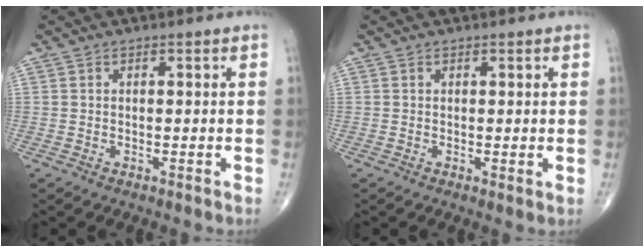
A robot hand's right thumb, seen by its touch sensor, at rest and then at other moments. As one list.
[{"total": 0.8, "force": [0.2, 0.3, 0.8], "torque": [-0.015, -0.005, 0.001]}]